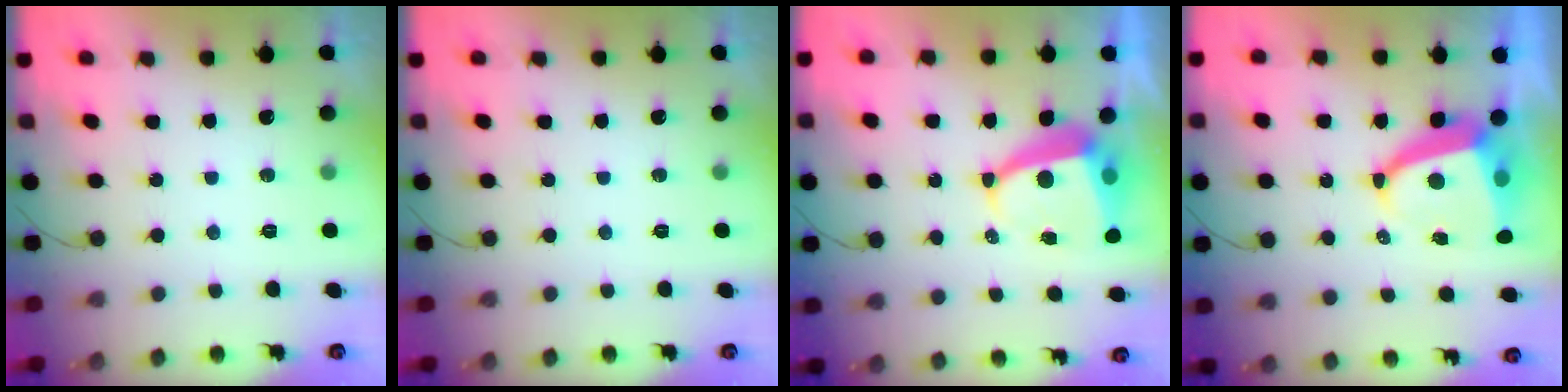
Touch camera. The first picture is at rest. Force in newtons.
{"total": 0.0}
{"total": 7.2, "press": 7.2, "slide": 0.9}
{"total": 8.7, "press": 8.6, "slide": 1.2}